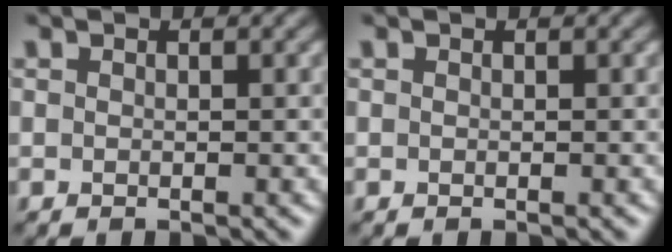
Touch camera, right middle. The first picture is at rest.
{"total": 0.0}